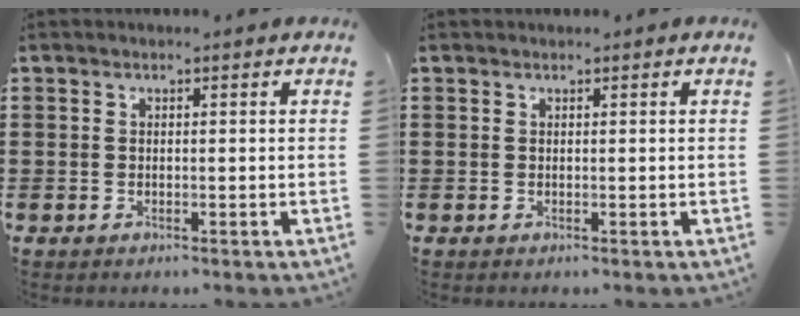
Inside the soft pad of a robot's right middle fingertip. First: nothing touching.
{"total": 0.5, "force": [0.5, 0.1, 0.0], "torque": [0.006, -0.006, 0.009]}